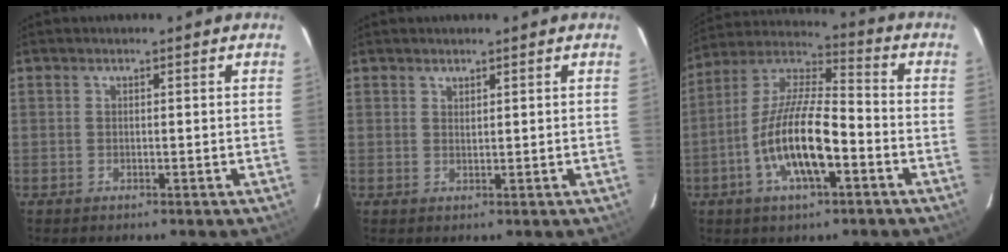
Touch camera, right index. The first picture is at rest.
{"total": 0.9, "force": [0.9, 0.3, 0.2], "torque": [-0.004, 0.001, 0.017]}
{"total": 15.1, "force": [-5.4, 4.6, 13.3], "torque": [-0.267, -0.006, -0.104]}